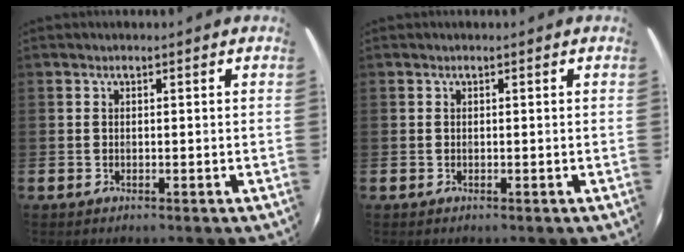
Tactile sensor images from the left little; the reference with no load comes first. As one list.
[{"total": 0.0}]